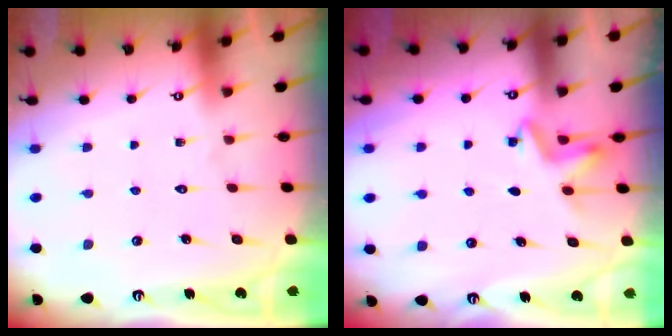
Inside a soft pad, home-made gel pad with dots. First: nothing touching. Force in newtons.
{"total": 4.1, "press": 4.1, "slide": 0.8}